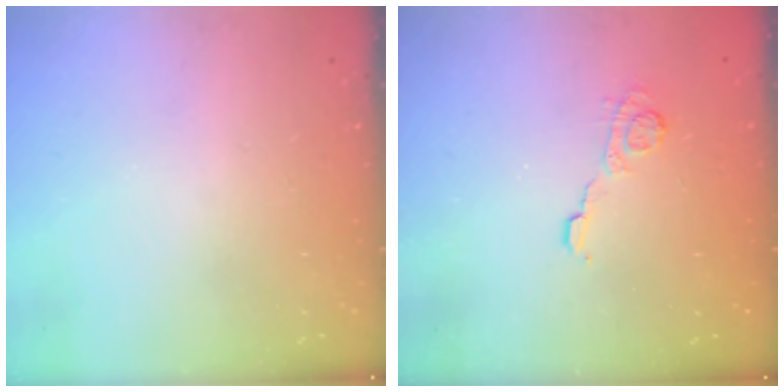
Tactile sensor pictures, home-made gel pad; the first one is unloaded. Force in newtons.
{"total": 5.2, "press": 5.2, "slide": 0.4}